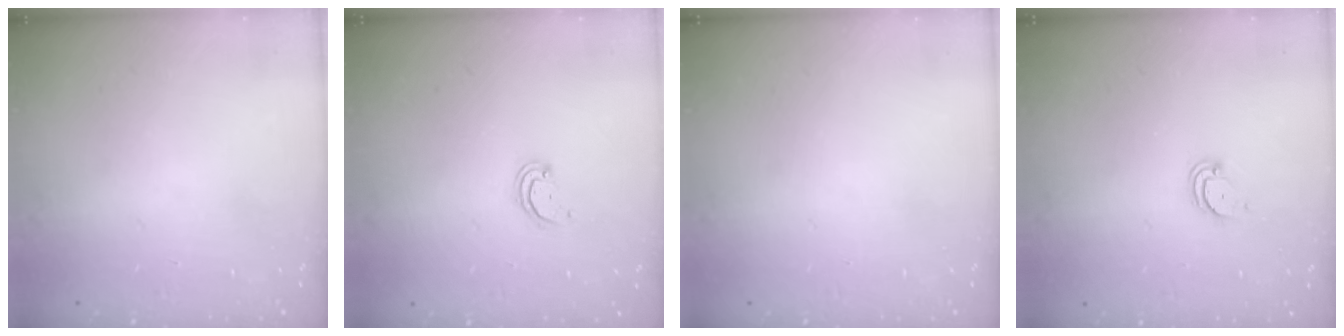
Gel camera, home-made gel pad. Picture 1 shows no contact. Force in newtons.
{"total": 2.2, "press": 2.2, "slide": 0.2}
{"total": 0.0}
{"total": 2.1, "press": 2.1, "slide": 0.2}